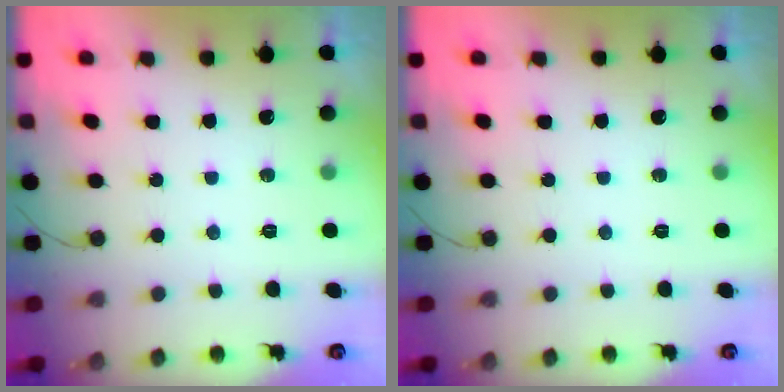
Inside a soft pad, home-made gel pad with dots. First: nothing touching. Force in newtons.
{"total": 0.0}